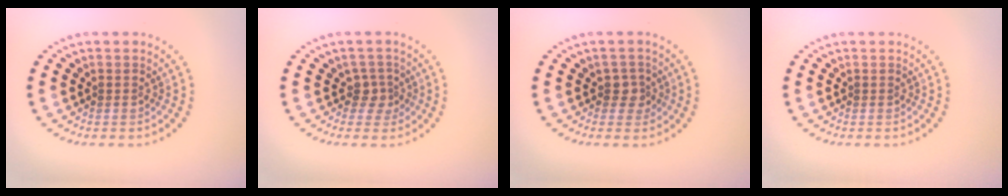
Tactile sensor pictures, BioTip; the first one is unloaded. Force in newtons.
{"total": 1.8, "press": 1.3, "slide": 1.3}
{"total": 1.7, "press": 1.5, "slide": 0.7}
{"total": 0.0}